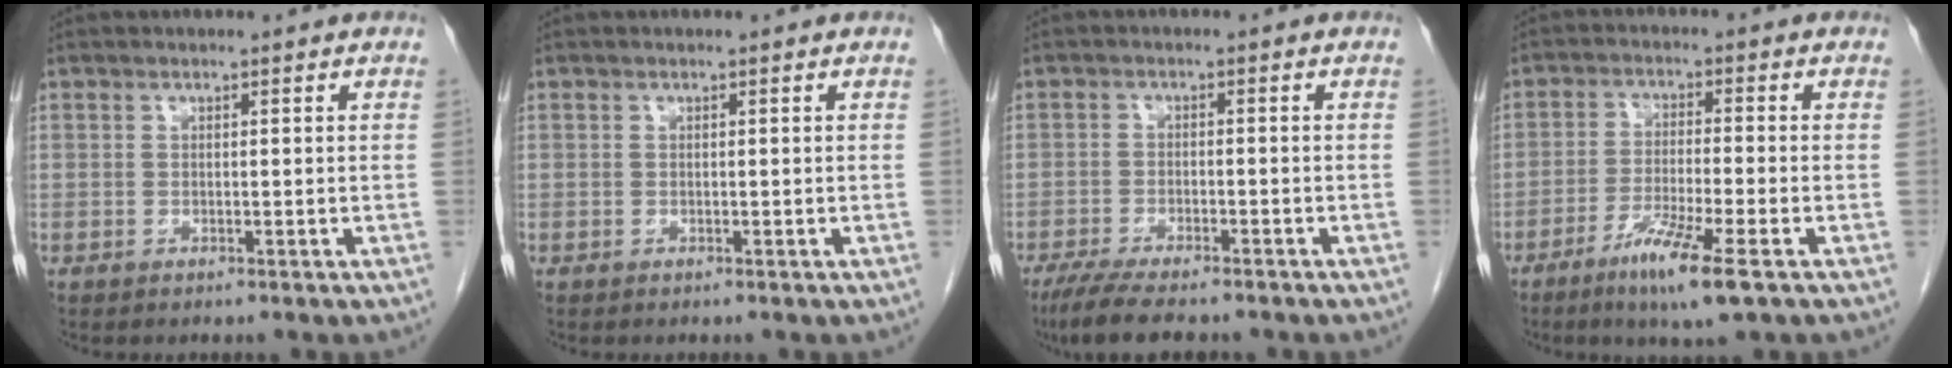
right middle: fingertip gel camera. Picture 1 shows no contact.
{"total": 0.0}
{"total": 9.2, "force": [-7.5, 1.7, 5.0], "torque": [-0.078, -0.018, -0.119]}
{"total": 8.1, "force": [-4.7, -0.2, 6.6], "torque": [-0.126, -0.020, -0.083]}